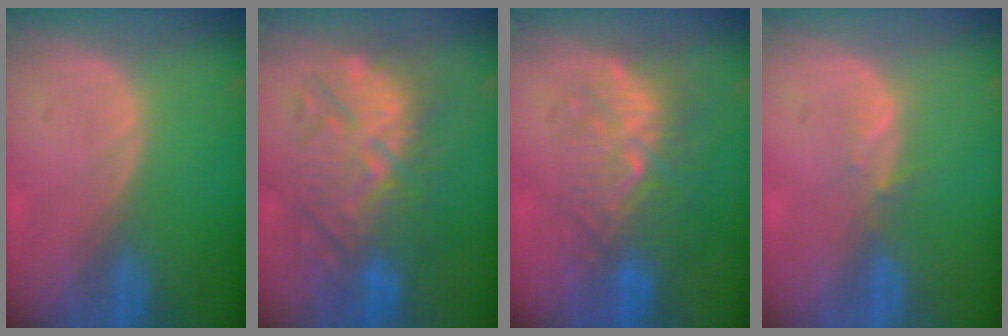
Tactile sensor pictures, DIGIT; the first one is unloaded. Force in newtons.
{"total": 10.6, "press": 10.6, "slide": 1.2}
{"total": 9.1, "press": 8.4, "slide": 3.4}
{"total": 1.7, "press": 1.5, "slide": 0.8}